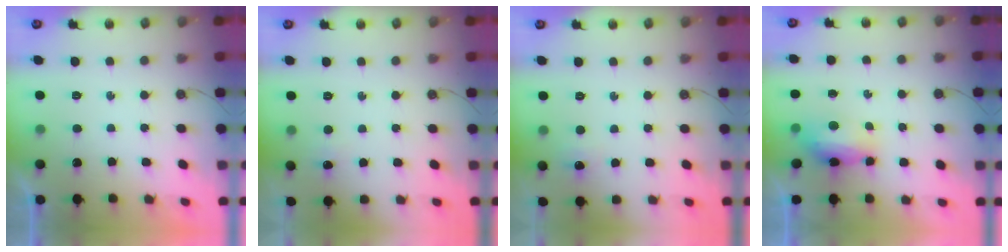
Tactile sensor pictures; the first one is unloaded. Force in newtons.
{"total": 4.3, "press": 3.9, "slide": 1.8}
{"total": 5.6, "press": 5.5, "slide": 0.7}
{"total": 7.6, "press": 7.5, "slide": 1.0}